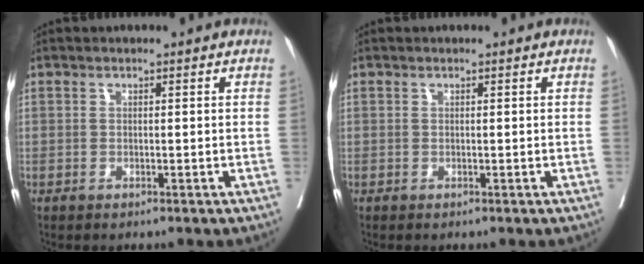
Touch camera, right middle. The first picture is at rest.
{"total": 0.0}